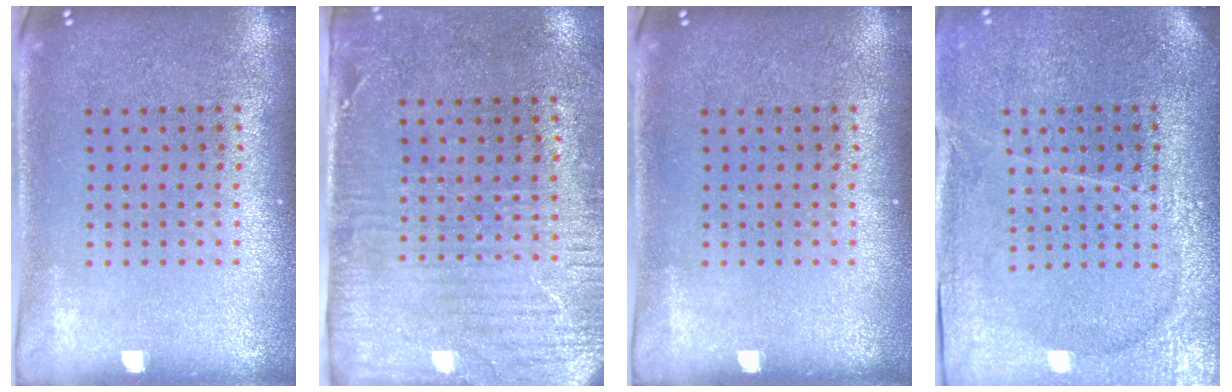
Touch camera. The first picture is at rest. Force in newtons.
{"total": 3.0, "press": 2.4, "slide": 1.7}
{"total": 0.0}
{"total": 3.6, "press": 3.3, "slide": 1.6}